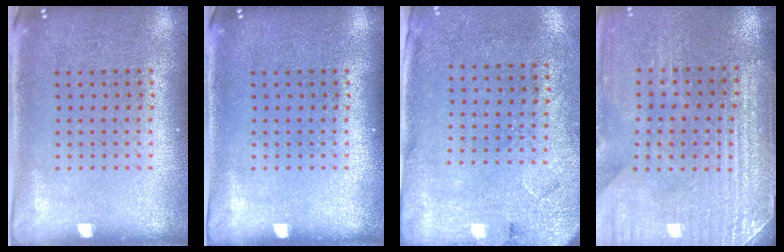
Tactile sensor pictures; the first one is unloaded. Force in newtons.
{"total": 0.0}
{"total": 2.7, "press": 2.2, "slide": 1.5}
{"total": 3.5, "press": 3.5, "slide": 0.1}